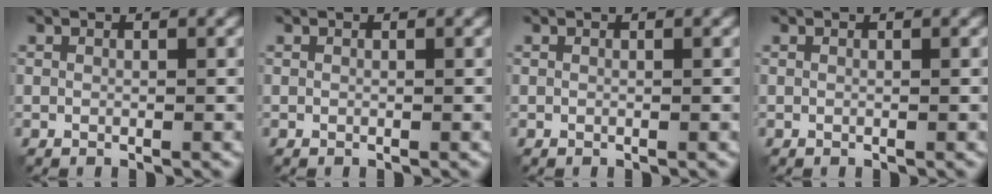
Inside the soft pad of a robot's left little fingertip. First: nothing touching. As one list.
[{"total": 0.0}, {"total": 0.0}, {"total": 0.0}]